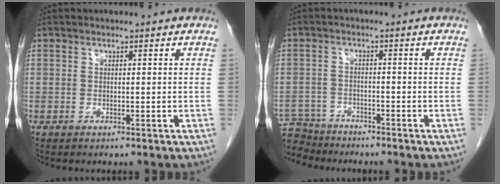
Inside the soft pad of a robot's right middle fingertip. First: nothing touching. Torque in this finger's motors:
{"motor_torque": [0.10, -0.03, 0.05, 0.01]}